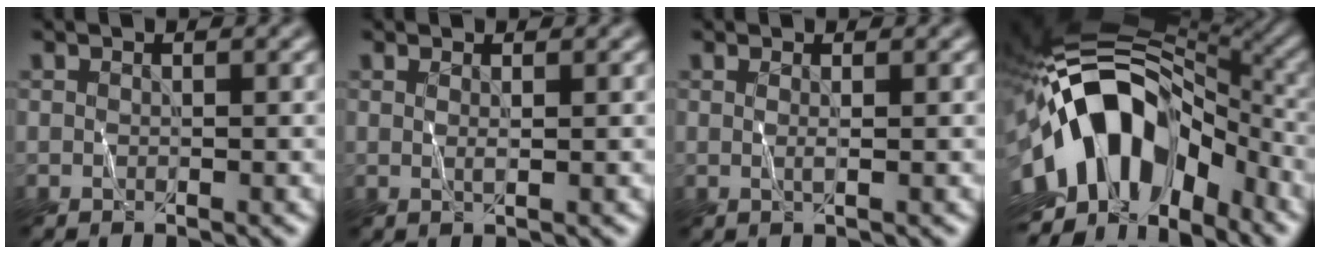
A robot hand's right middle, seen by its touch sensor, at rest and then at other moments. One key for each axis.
{"total": 0.8, "fx": 0.4, "fy": 0.2, "fz": 0.6, "tx": -0.010, "ty": 0.002, "tz": 0.004}
{"total": 0.8, "fx": 0.3, "fy": 0.2, "fz": 0.7, "tx": -0.012, "ty": 0.002, "tz": 0.001}
{"total": 14.1, "fx": -3.8, "fy": 8.5, "fz": 10.6, "tx": -0.164, "ty": 0.030, "tz": -0.084}